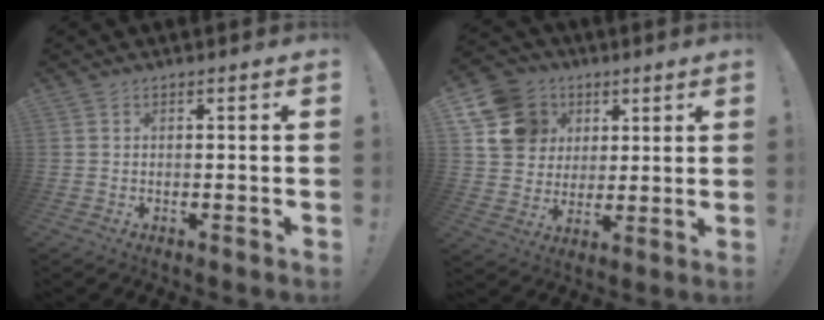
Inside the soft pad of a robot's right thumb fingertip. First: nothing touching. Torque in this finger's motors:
{"motor_torque": [1.24, 1.37, 0.36, 0.50, 0.00]}